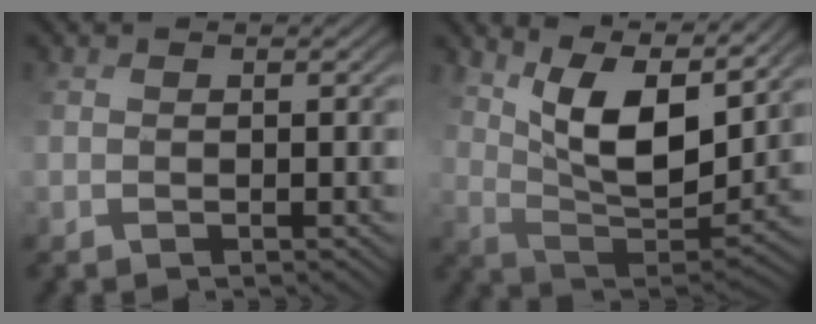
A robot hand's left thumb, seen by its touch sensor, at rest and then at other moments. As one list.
[{"total": 11.1, "force": [7.4, 3.7, 7.5], "torque": [-0.155, -0.001, 0.136]}]